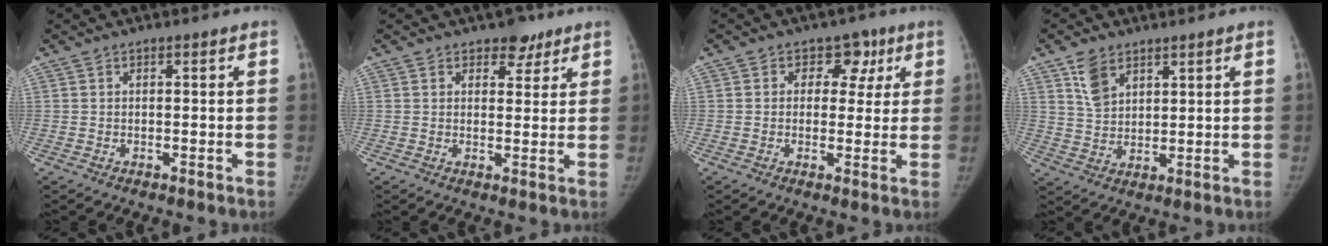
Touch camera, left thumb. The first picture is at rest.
{"total": 3.8, "force": [2.6, 2.7, 1.1], "torque": [0.019, -0.012, 0.033]}
{"total": 6.6, "force": [2.2, 5.5, 3.0], "torque": [0.007, 0.003, 0.021]}
{"total": 5.9, "force": [3.5, 3.7, 2.9], "torque": [-0.036, -0.019, 0.073]}